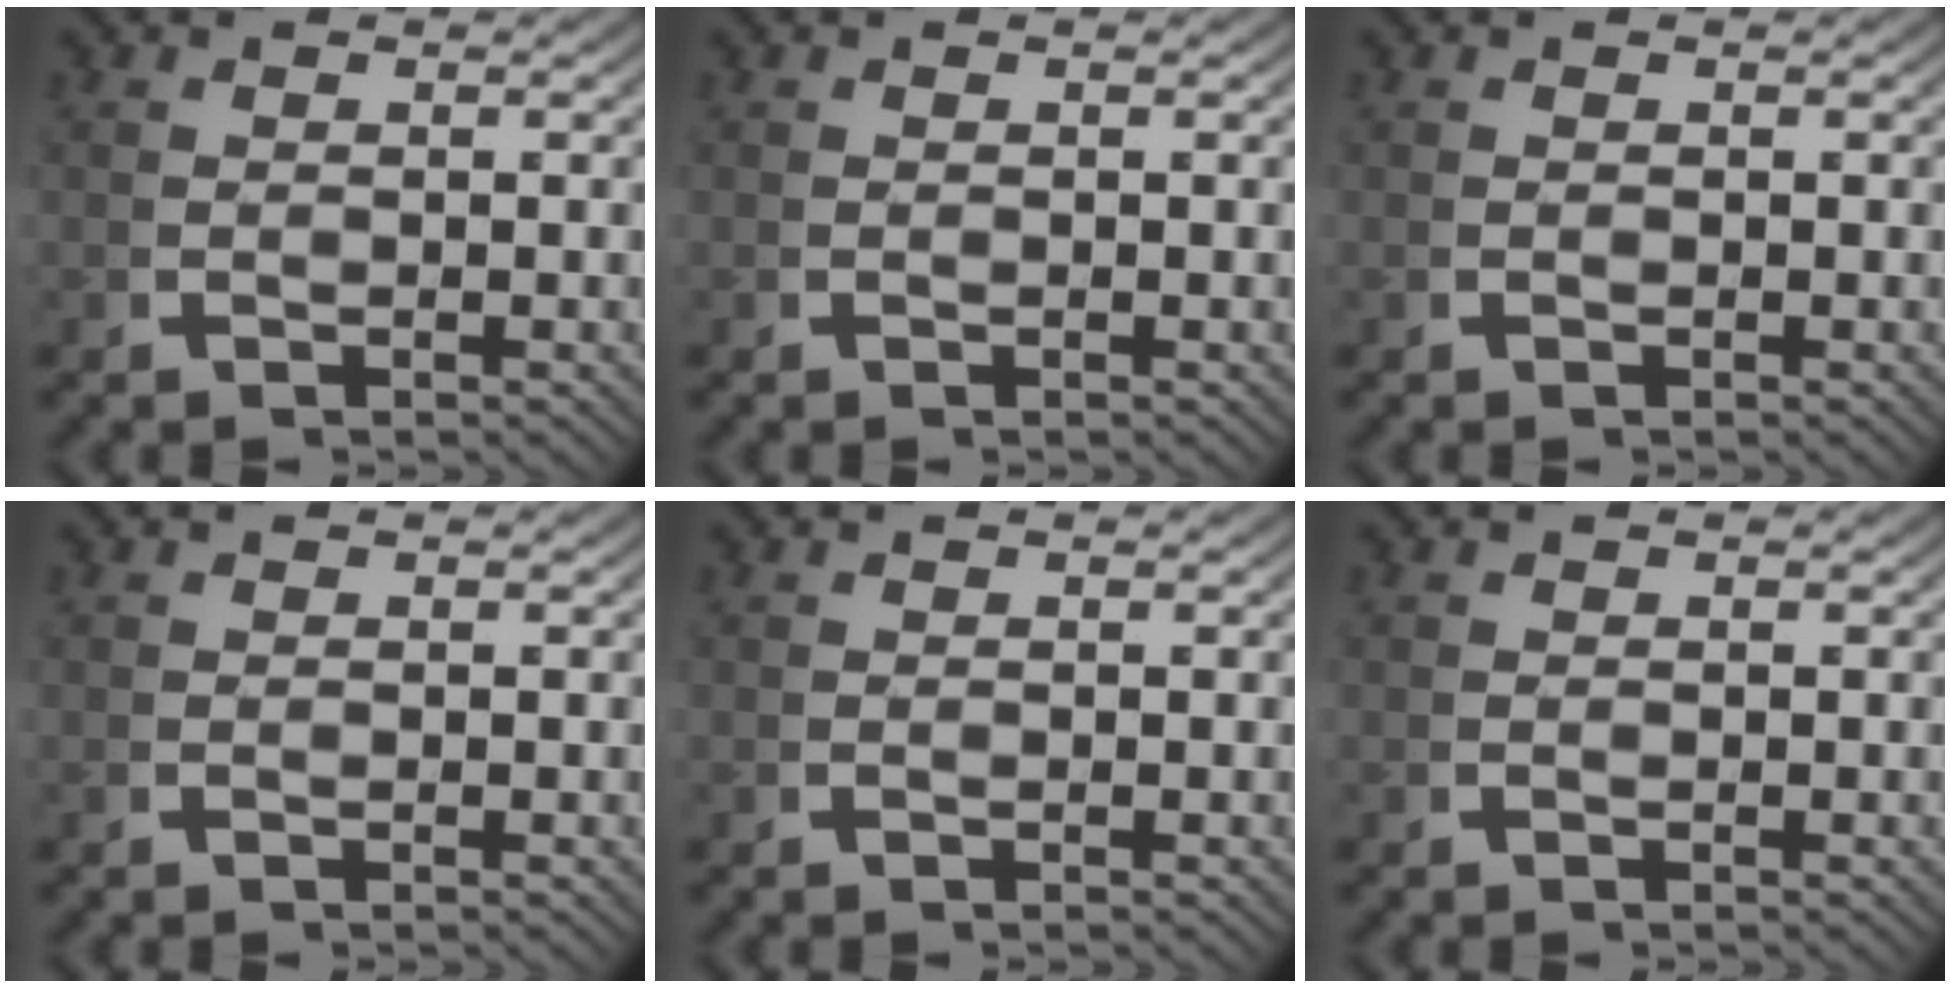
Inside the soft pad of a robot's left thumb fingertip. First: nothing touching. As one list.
[{"total": 0.0}, {"total": 0.0}, {"total": 0.0}, {"total": 0.0}, {"total": 0.0}]